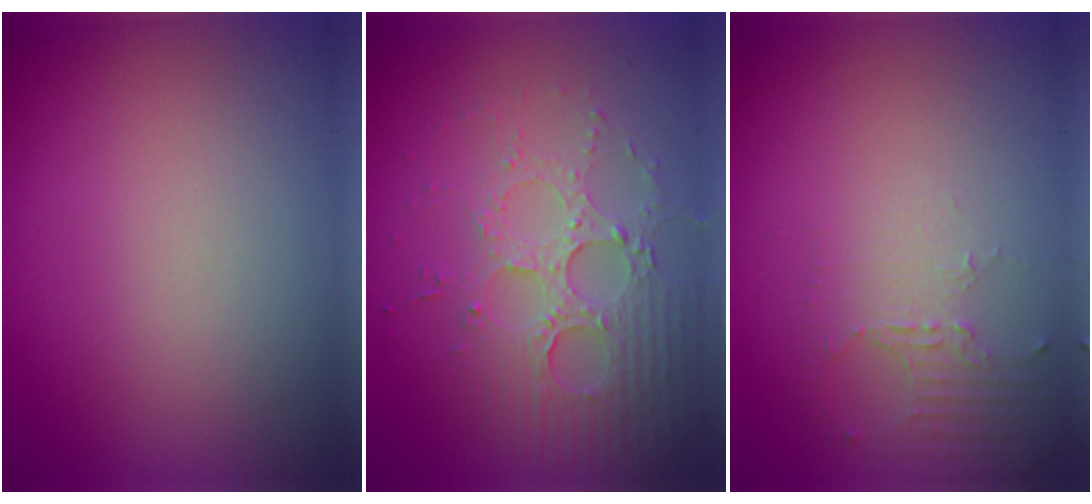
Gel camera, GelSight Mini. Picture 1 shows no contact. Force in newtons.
{"total": 4.1, "press": 3.9, "slide": 1.3}
{"total": 2.2, "press": 1.7, "slide": 1.5}